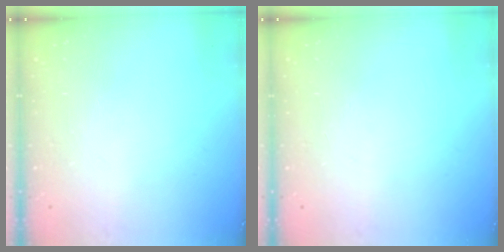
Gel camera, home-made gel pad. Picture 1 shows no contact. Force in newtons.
{"total": 0.0}